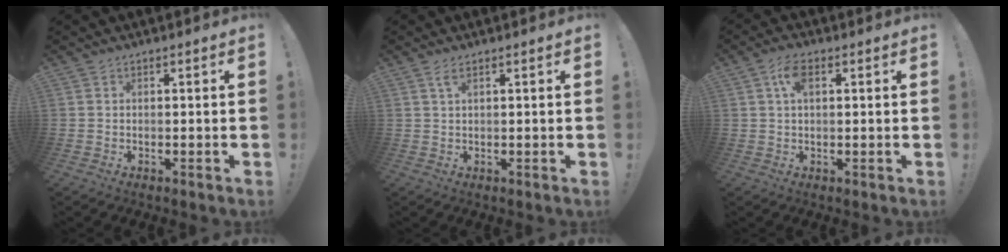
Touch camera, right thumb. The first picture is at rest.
{"total": 2.1, "force": [1.1, 0.5, 1.7], "torque": [-0.030, -0.001, 0.018]}
{"total": 5.2, "force": [1.6, 2.6, 4.2], "torque": [-0.074, 0.004, 0.027]}